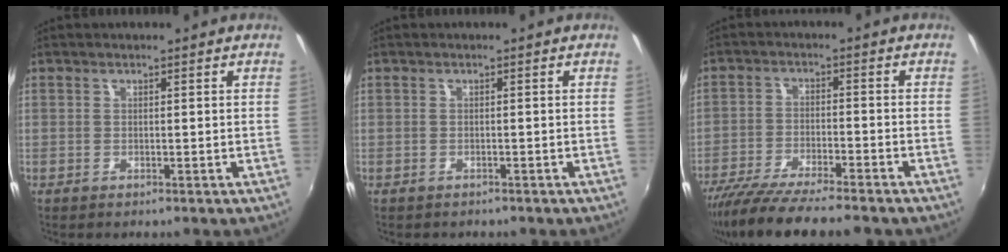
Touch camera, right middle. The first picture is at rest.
{"total": 1.1, "force": [-0.8, 0.8, 0.0], "torque": [-0.006, -0.002, -0.011]}
{"total": 13.8, "force": [-11.9, 1.3, 6.9], "torque": [-0.144, -0.038, -0.198]}